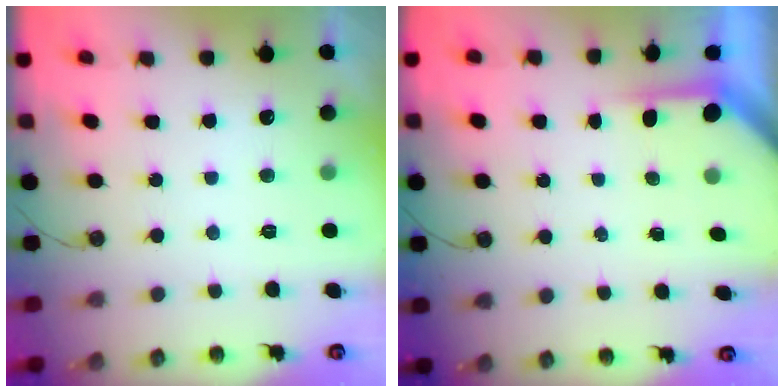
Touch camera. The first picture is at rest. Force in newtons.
{"total": 3.5, "press": 3.5, "slide": 0.3}